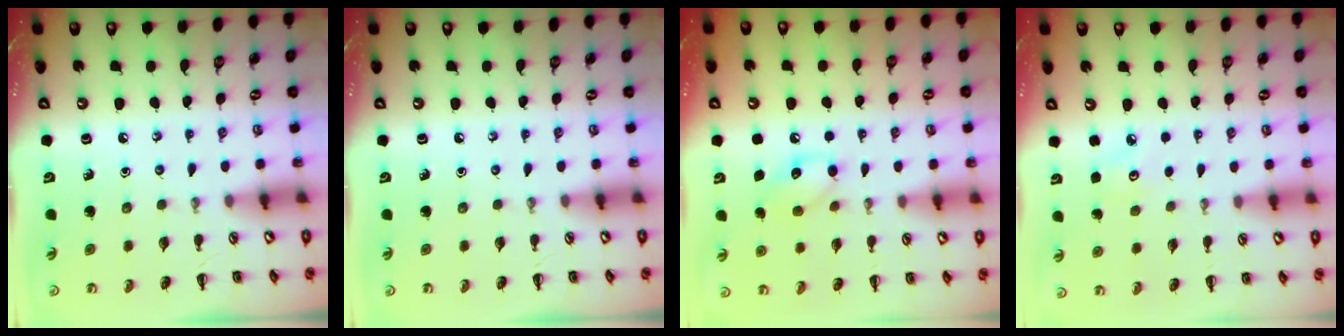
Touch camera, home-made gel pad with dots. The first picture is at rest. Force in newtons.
{"total": 0.0}
{"total": 9.8, "press": 9.8, "slide": 1.0}
{"total": 2.4, "press": 2.3, "slide": 0.6}